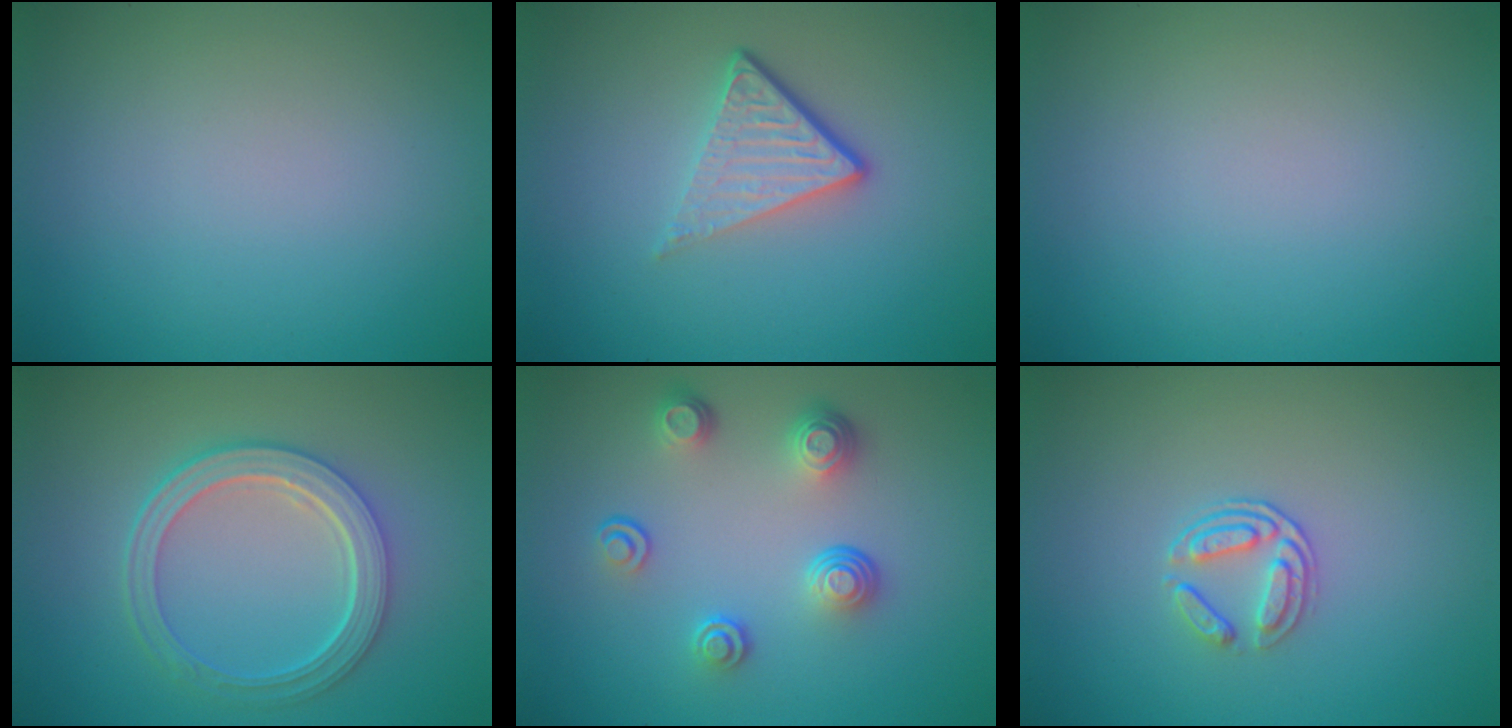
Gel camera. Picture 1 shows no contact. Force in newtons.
{"total": 4.2, "press": 2.6, "slide": 3.3}
{"total": 0.0}
{"total": 5.2, "press": 3.9, "slide": 3.5}
{"total": 3.8, "press": 2.8, "slide": 2.7}
{"total": 2.0, "press": 1.4, "slide": 1.4}